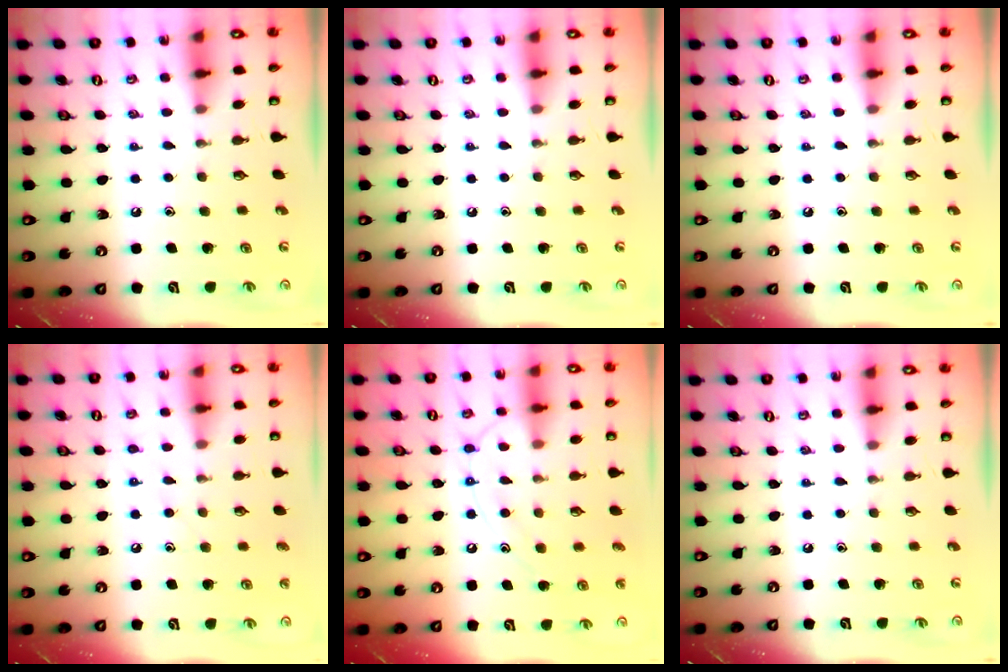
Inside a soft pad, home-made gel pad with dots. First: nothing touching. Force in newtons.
{"total": 0.0}
{"total": 0.0}
{"total": 7.5, "press": 7.4, "slide": 0.6}
{"total": 12.3, "press": 12.2, "slide": 1.2}
{"total": 0.0}